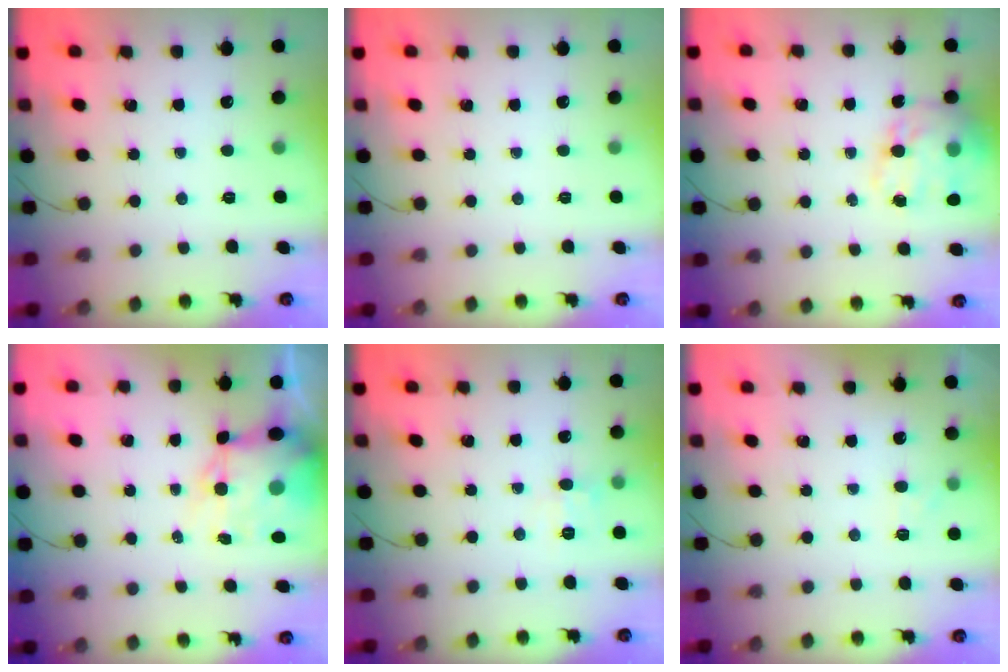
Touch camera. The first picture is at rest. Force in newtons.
{"total": 0.0}
{"total": 18.2, "press": 17.7, "slide": 4.3}
{"total": 10.7, "press": 10.3, "slide": 3.1}
{"total": 7.1, "press": 6.9, "slide": 1.7}
{"total": 4.8, "press": 4.6, "slide": 1.5}